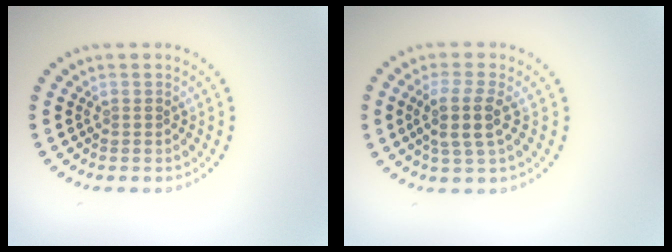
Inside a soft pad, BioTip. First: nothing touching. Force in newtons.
{"total": 3.0, "press": 2.6, "slide": 1.5}